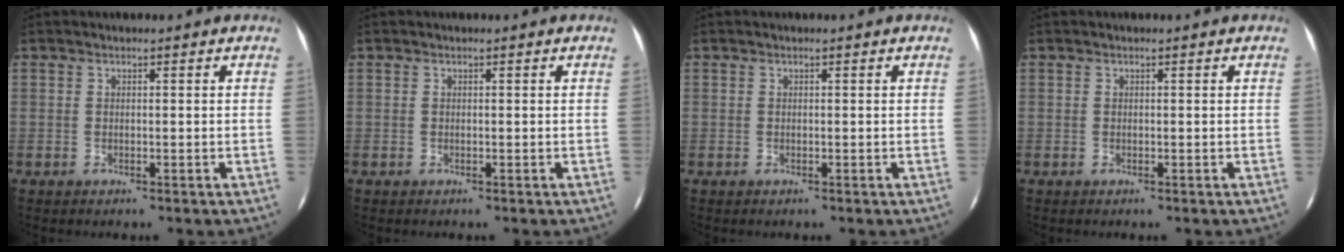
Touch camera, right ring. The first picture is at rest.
{"total": 0.0}
{"total": 0.0}
{"total": 0.0}